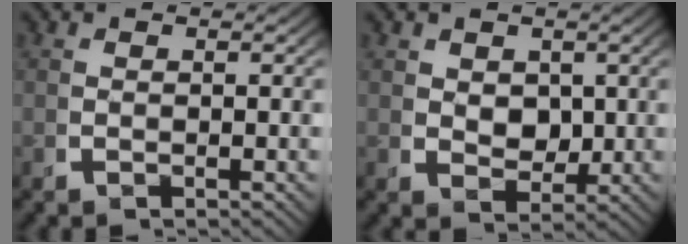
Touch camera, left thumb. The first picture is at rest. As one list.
[{"total": 3.0, "force": [0.8, 2.3, 1.8], "torque": [-0.036, -0.025, 0.027]}]